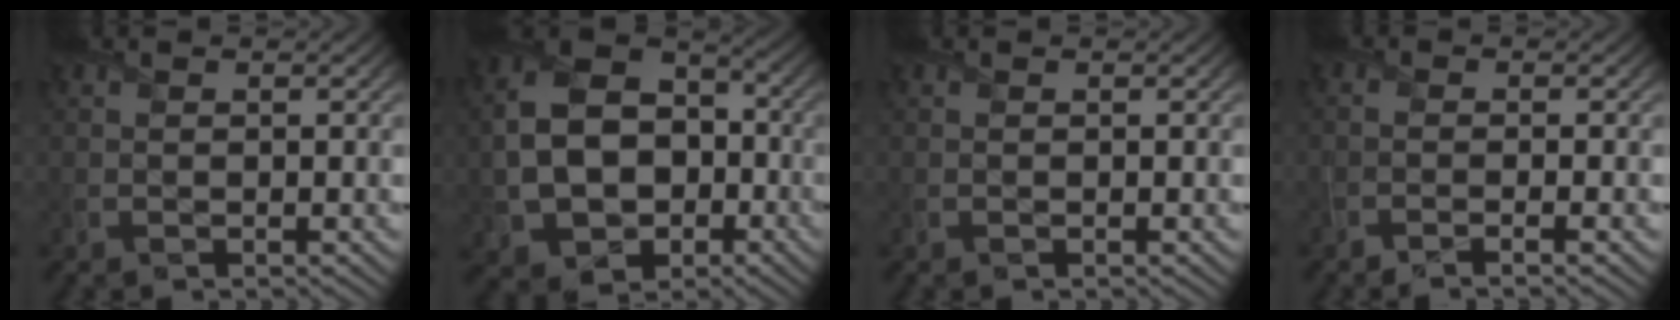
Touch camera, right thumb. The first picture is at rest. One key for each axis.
{"total": 13.1, "fx": -2.4, "fy": 9.7, "fz": 8.4, "tx": -0.184, "ty": -0.016, "tz": -0.047}
{"total": 0.0}
{"total": 2.0, "fx": -1.2, "fy": 0.3, "fz": 1.6, "tx": -0.025, "ty": 0.001, "tz": -0.034}